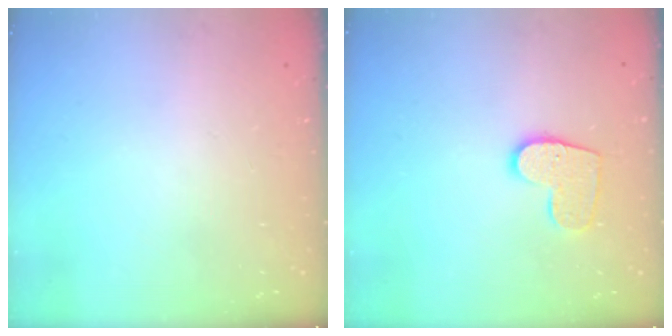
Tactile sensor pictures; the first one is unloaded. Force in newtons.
{"total": 10.9, "press": 10.9, "slide": 0.5}